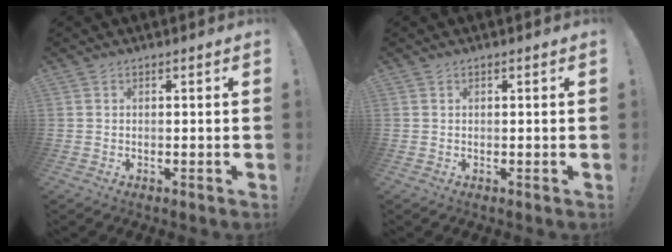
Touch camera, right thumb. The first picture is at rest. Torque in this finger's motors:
{"motor_torque": [0.12, -0.07, -0.28, 0.09, 0.02]}